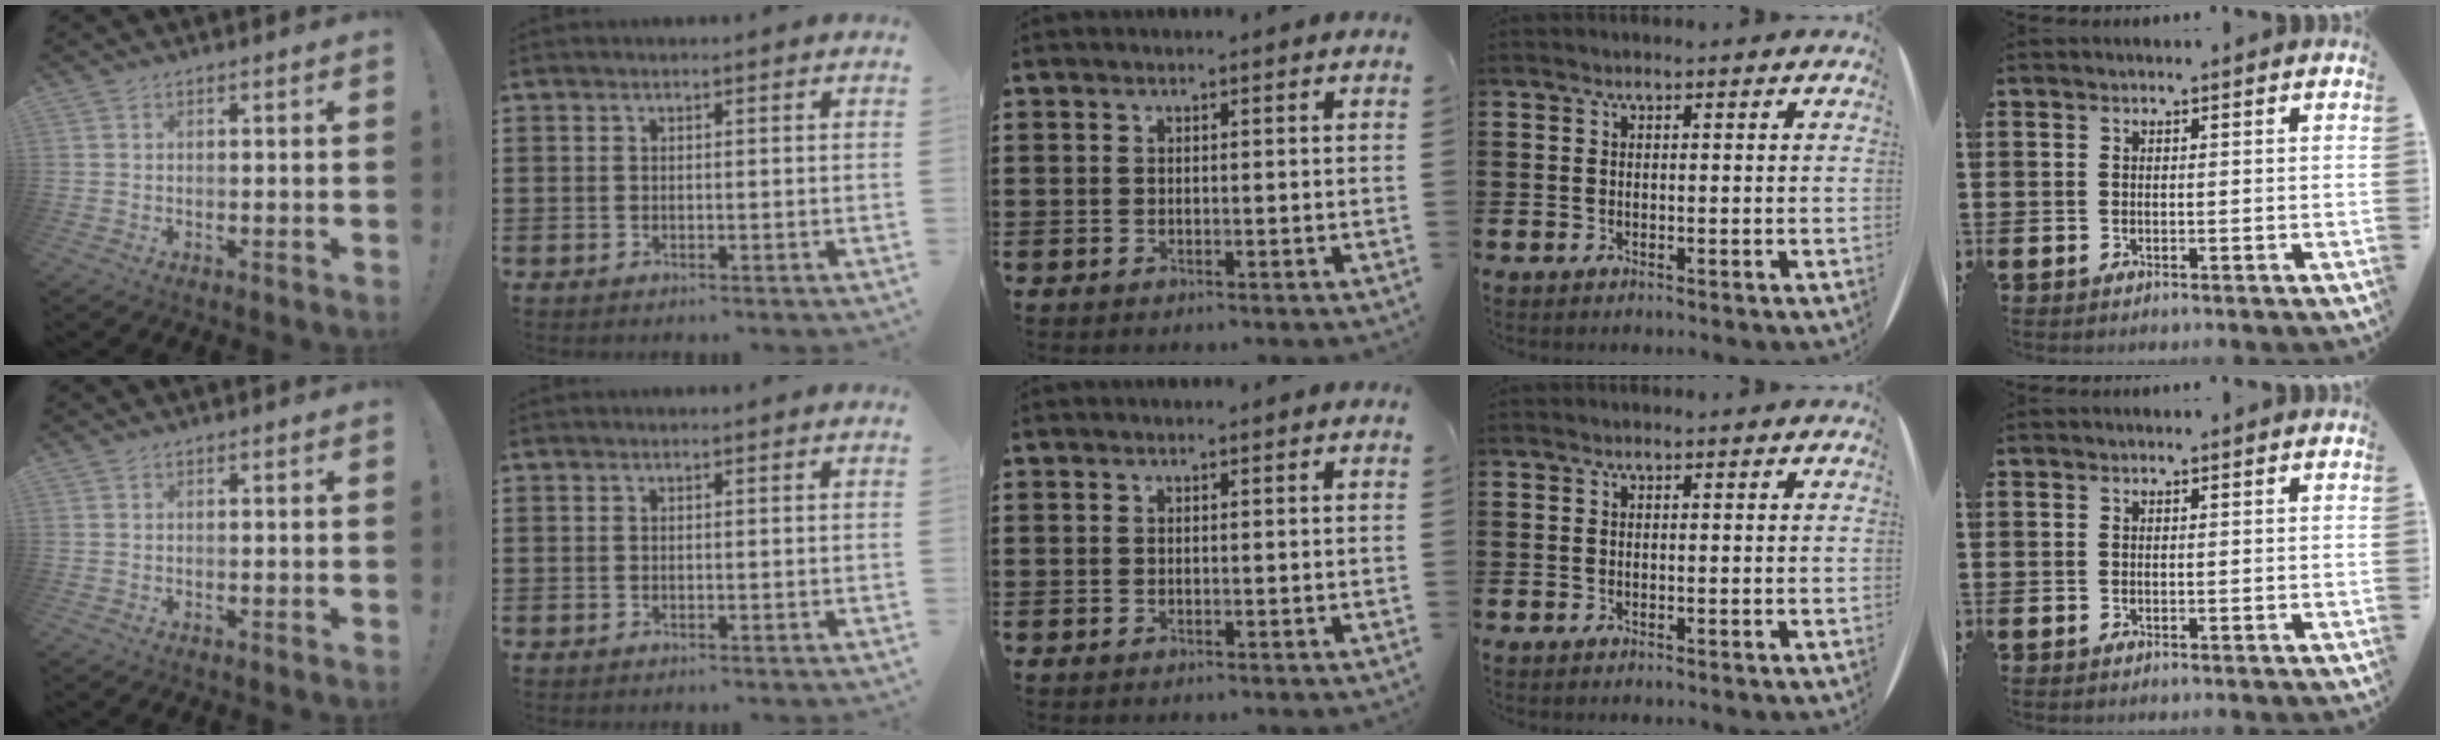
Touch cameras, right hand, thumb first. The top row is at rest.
{}